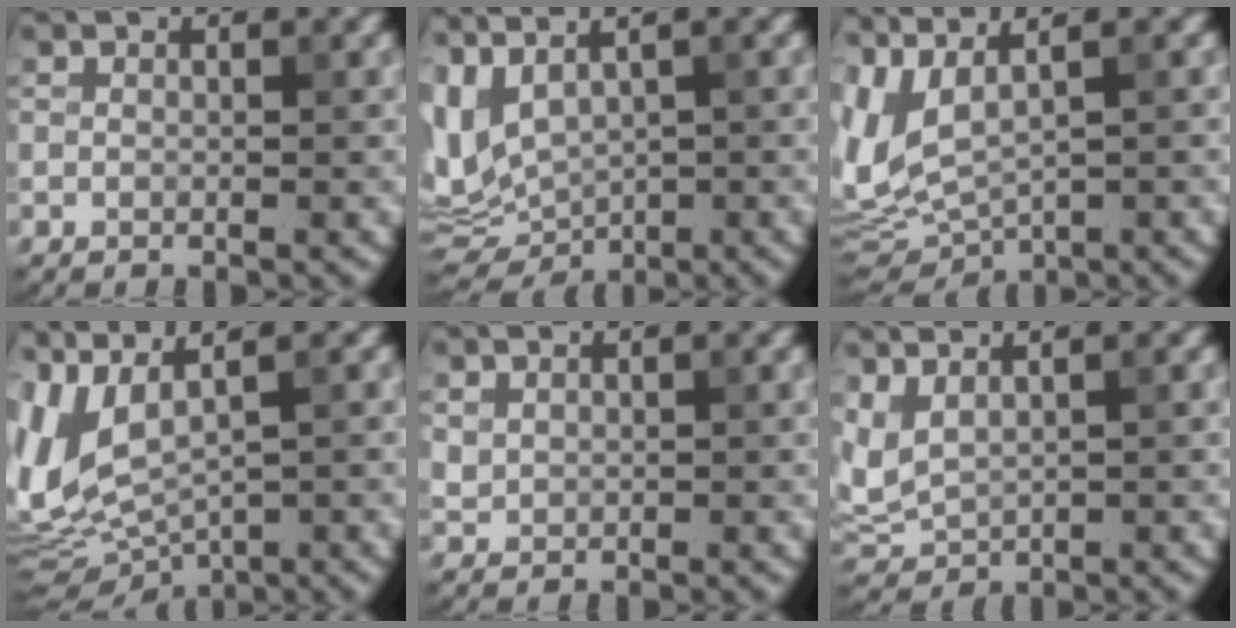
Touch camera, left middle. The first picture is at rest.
{"total": 6.4, "force": [1.8, 3.1, 5.3], "torque": [-0.109, -0.008, 0.051]}
{"total": 6.4, "force": [1.9, 2.8, 5.5], "torque": [-0.127, -0.006, 0.053]}
{"total": 7.8, "force": [1.9, 3.2, 6.8], "torque": [-0.162, -0.003, 0.051]}
{"total": 0.8, "force": [0.5, 0.6, 0.2], "torque": [-0.004, -0.003, 0.015]}
{"total": 3.0, "force": [1.2, 1.5, 2.3], "torque": [-0.063, 0.006, 0.032]}